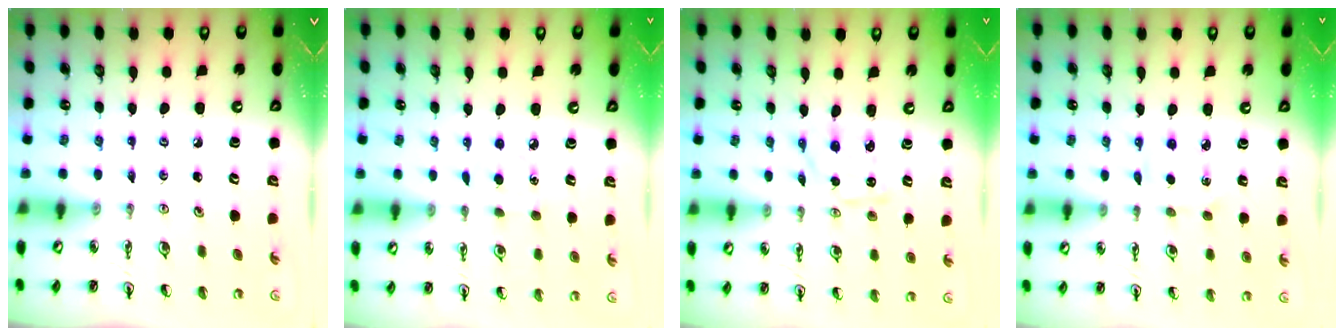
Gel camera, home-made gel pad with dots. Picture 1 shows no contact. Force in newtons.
{"total": 5.0, "press": 4.9, "slide": 0.5}
{"total": 2.0, "press": 2.0, "slide": 0.2}
{"total": 3.4, "press": 3.4, "slide": 0.5}